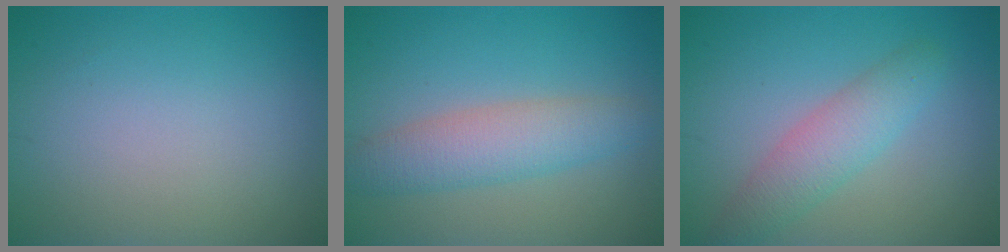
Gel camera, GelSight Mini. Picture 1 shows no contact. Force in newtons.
{"total": 4.3, "press": 4.3, "slide": 0.1}
{"total": 3.6, "press": 3.6, "slide": 0.1}